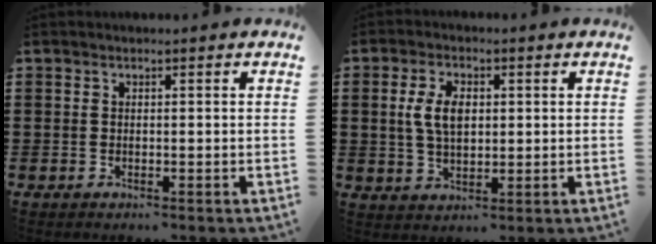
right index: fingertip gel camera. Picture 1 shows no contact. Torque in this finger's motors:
{"motor_torque": [0.85, -0.13, 0.39, 0.11]}